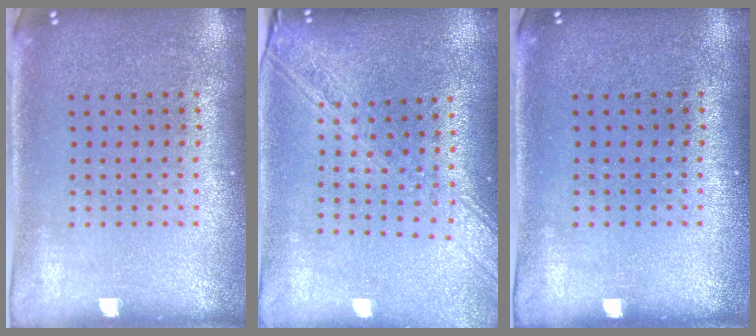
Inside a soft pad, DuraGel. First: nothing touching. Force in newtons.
{"total": 2.2, "press": 1.9, "slide": 1.2}
{"total": 0.0}